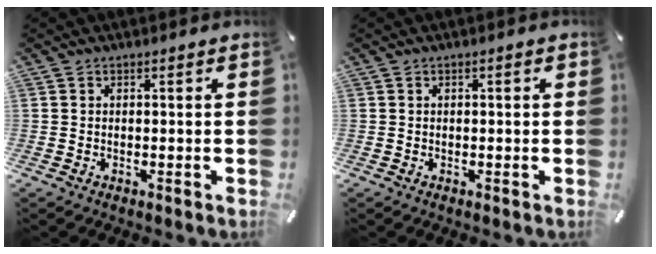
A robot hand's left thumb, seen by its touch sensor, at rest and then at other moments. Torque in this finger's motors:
{"motor_torque": [-0.05, -0.46, 0.04, -0.01, -0.01]}